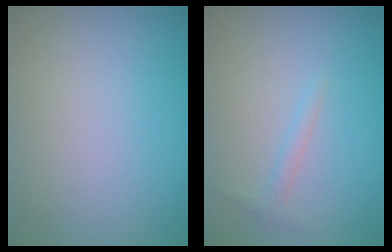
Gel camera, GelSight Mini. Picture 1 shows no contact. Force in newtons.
{"total": 0.9, "press": 0.9, "slide": 0.1}